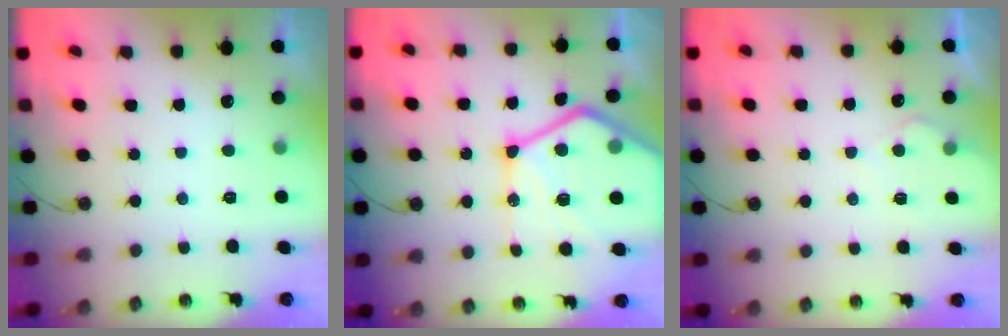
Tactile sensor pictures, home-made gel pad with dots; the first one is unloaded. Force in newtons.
{"total": 26.9, "press": 26.8, "slide": 2.9}
{"total": 4.8, "press": 4.7, "slide": 0.6}